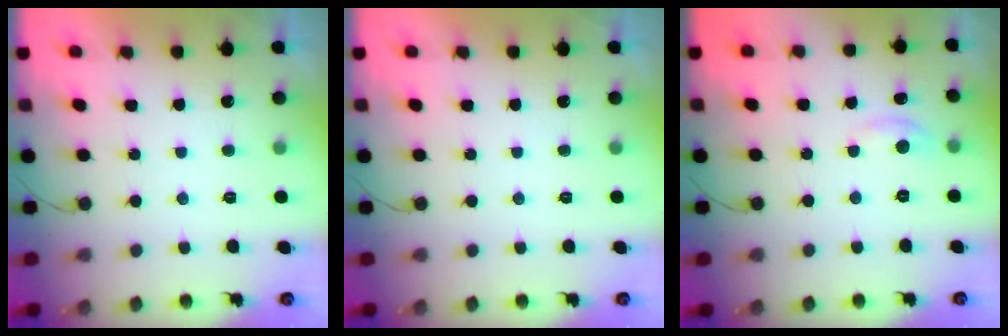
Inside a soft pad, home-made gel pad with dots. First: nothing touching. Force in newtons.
{"total": 0.0}
{"total": 3.3, "press": 3.3, "slide": 0.5}